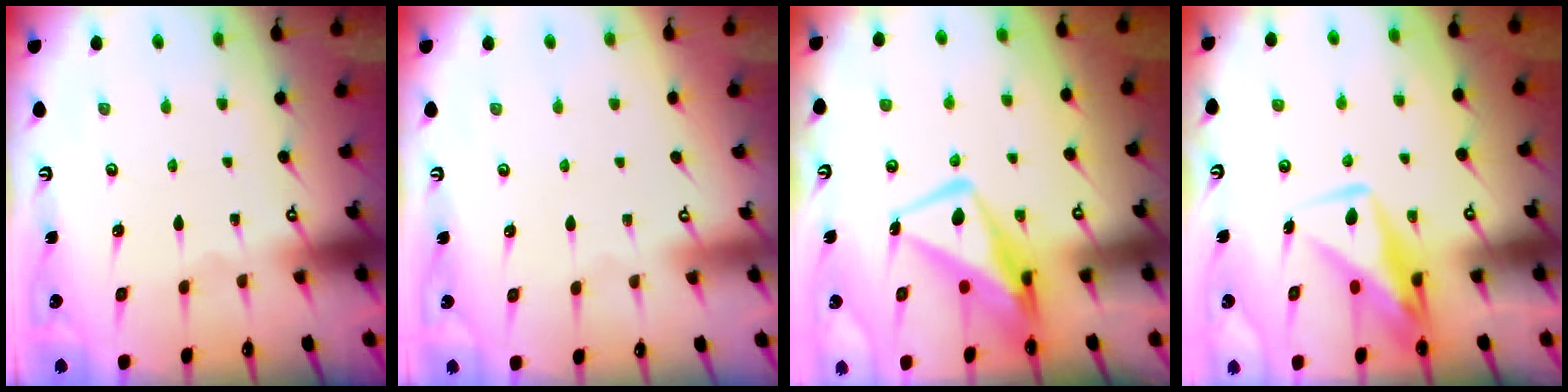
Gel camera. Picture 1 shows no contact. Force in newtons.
{"total": 3.9, "press": 3.9, "slide": 0.1}
{"total": 12.0, "press": 11.9, "slide": 1.4}
{"total": 10.6, "press": 10.6, "slide": 0.9}